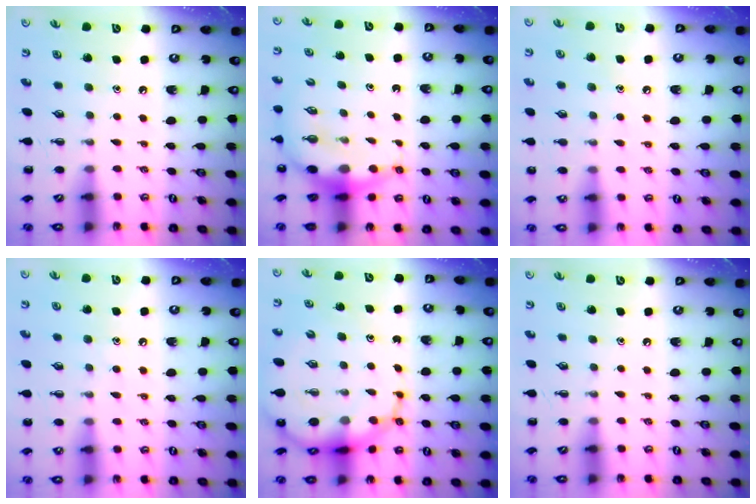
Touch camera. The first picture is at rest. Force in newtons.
{"total": 8.8, "press": 8.7, "slide": 1.2}
{"total": 6.7, "press": 6.4, "slide": 1.8}
{"total": 6.7, "press": 6.5, "slide": 1.4}
{"total": 15.7, "press": 15.1, "slide": 4.2}
{"total": 0.0}